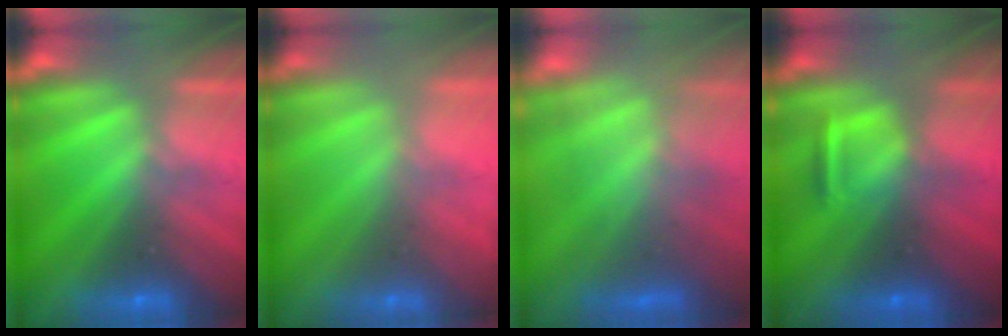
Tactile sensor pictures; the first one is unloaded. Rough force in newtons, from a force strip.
{"total": 2.1}
{"total": 4.1}
{"total": 2.9}